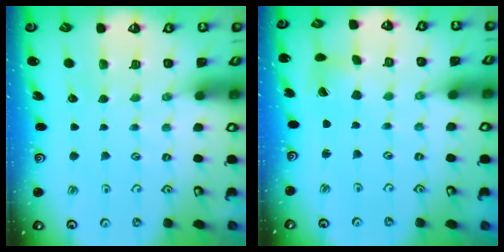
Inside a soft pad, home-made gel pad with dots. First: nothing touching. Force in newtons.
{"total": 2.9, "press": 2.8, "slide": 0.4}